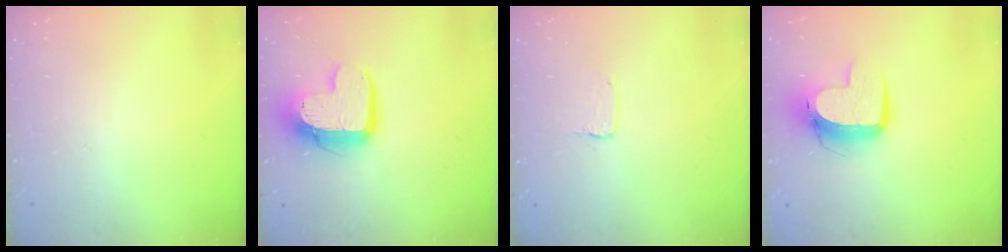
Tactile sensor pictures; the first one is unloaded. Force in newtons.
{"total": 14.4, "press": 14.3, "slide": 1.2}
{"total": 1.0, "press": 1.0, "slide": 0.1}
{"total": 12.3, "press": 12.3, "slide": 1.3}